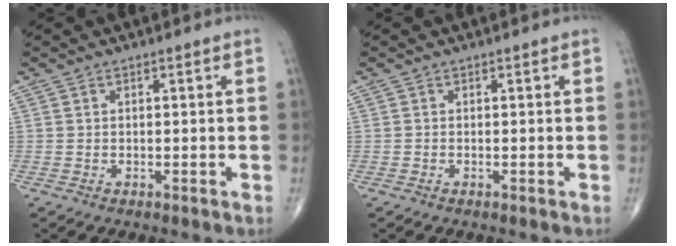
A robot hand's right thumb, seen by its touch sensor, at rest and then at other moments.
{"total": 0.0}